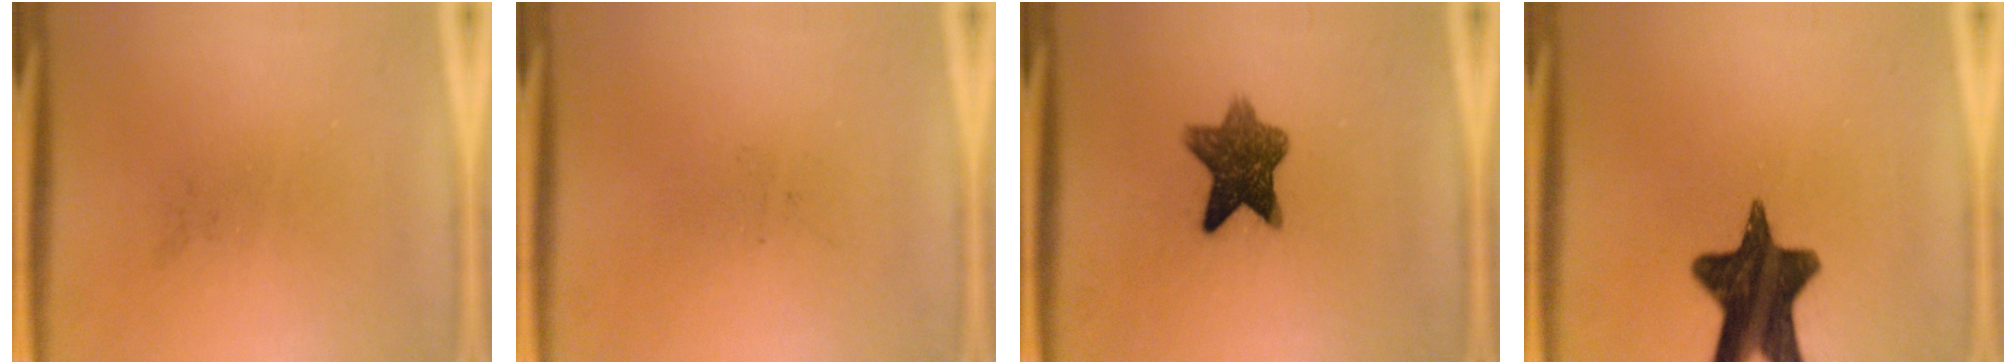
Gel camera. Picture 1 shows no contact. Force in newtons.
{"total": 0.0}
{"total": 8.3}
{"total": 14.7}